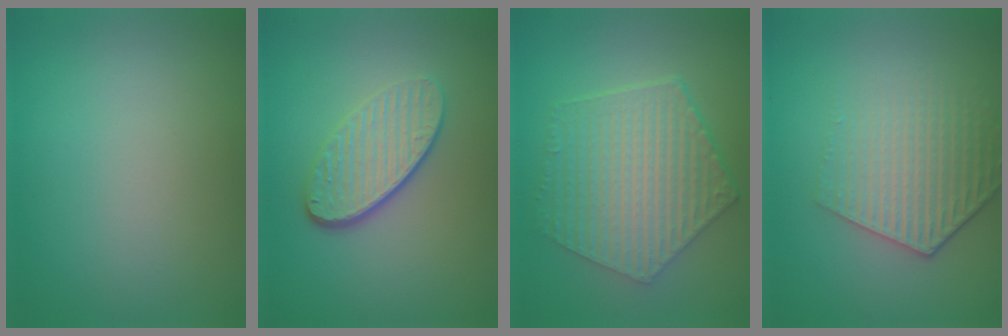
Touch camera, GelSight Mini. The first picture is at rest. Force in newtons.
{"total": 4.3, "press": 3.2, "slide": 2.8}
{"total": 6.9, "press": 5.0, "slide": 4.8}
{"total": 4.2, "press": 3.2, "slide": 2.7}